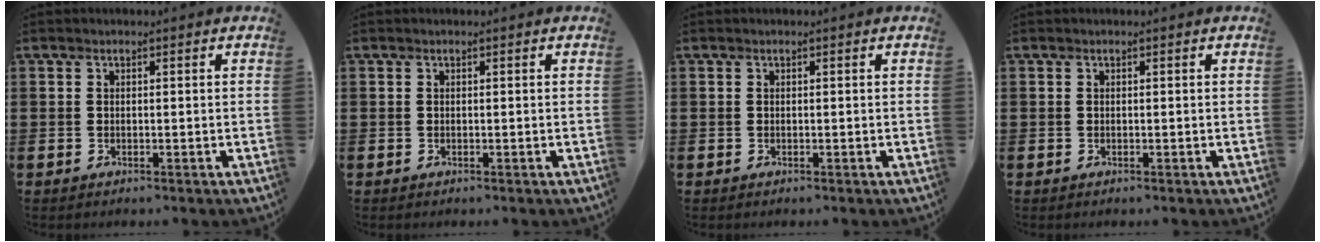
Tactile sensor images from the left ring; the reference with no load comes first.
{"total": 0.0}
{"total": 0.0}
{"total": 0.0}